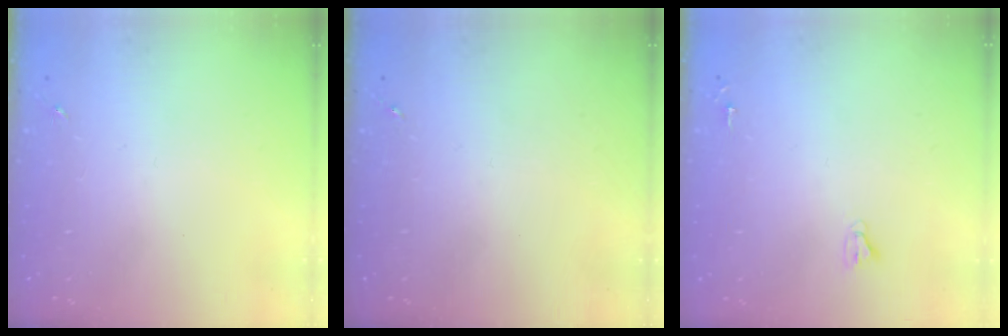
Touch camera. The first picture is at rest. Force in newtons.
{"total": 0.0}
{"total": 2.7, "press": 2.7, "slide": 0.2}